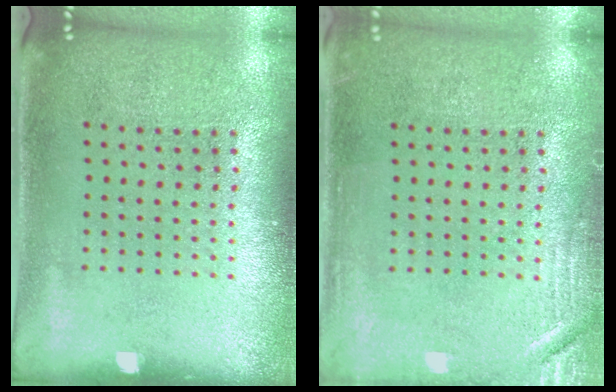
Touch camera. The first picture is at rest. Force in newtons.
{"total": 2.3, "press": 2.2, "slide": 0.4}